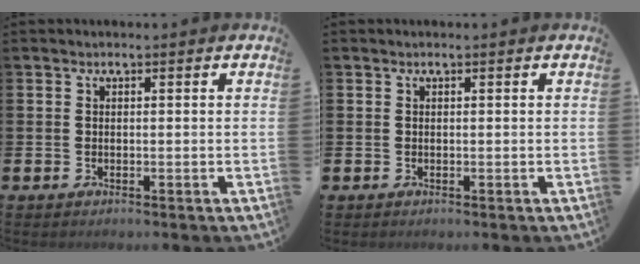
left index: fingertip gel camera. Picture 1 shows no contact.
{"total": 0.0}